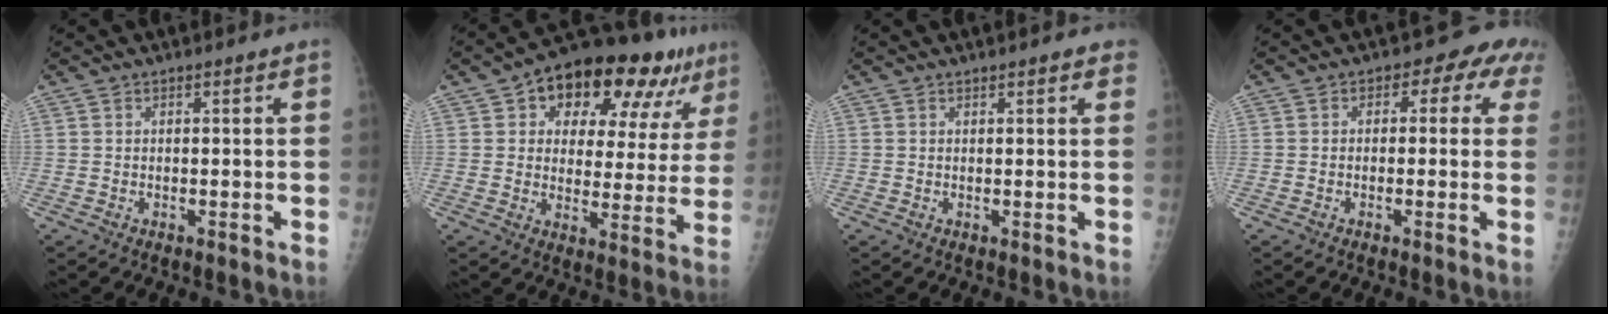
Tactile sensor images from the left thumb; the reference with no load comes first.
{"total": 20.3, "force": [10.8, 10.5, 13.7], "torque": [-0.142, 0.001, 0.153]}
{"total": 1.8, "force": [1.3, 0.6, 1.1], "torque": [-0.004, 0.000, 0.012]}
{"total": 5.3, "force": [1.4, 3.8, 3.4], "torque": [0.012, 0.012, -0.002]}